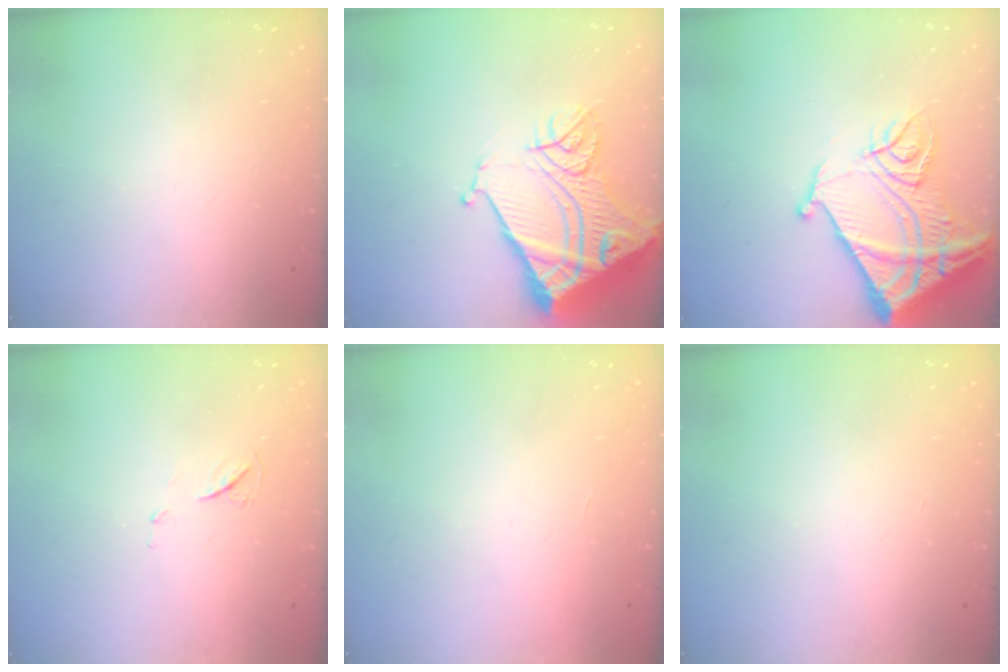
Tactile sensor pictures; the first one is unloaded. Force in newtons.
{"total": 20.1, "press": 19.9, "slide": 2.6}
{"total": 18.9, "press": 18.7, "slide": 2.3}
{"total": 4.5, "press": 4.5, "slide": 0.6}
{"total": 1.7, "press": 1.7, "slide": 0.1}
{"total": 0.0}